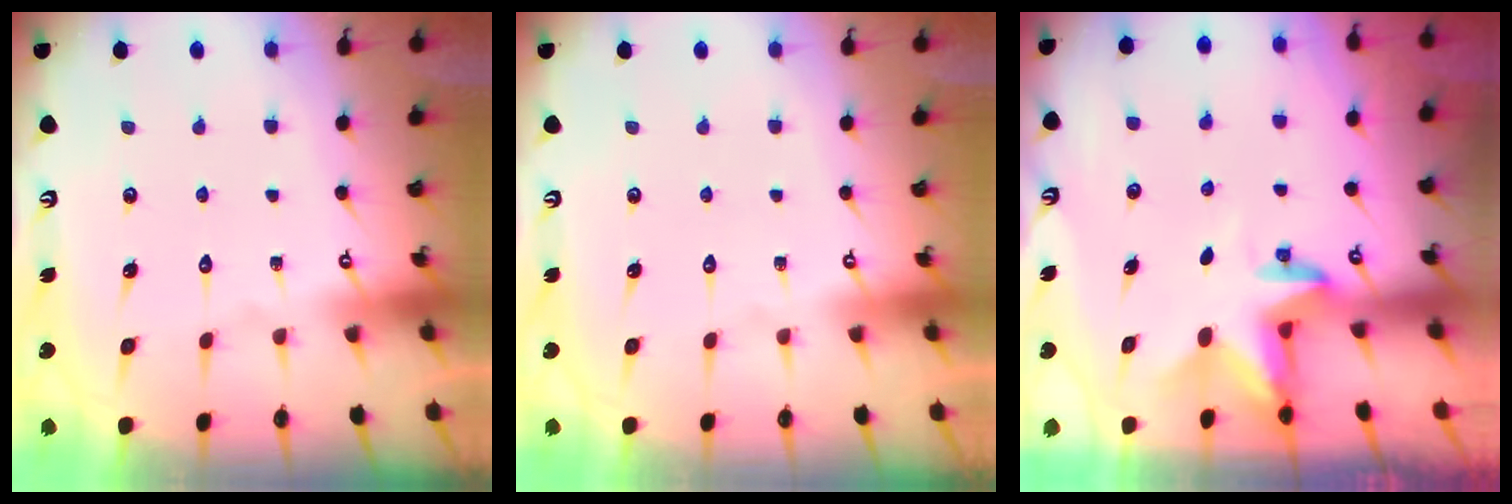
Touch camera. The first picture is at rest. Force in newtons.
{"total": 0.0}
{"total": 2.9, "press": 2.9, "slide": 0.1}